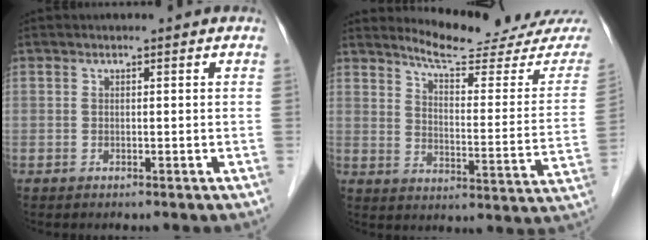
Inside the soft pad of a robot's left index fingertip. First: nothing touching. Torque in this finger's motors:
{"motor_torque": [0.01, -0.26, 0.13, 0.02]}